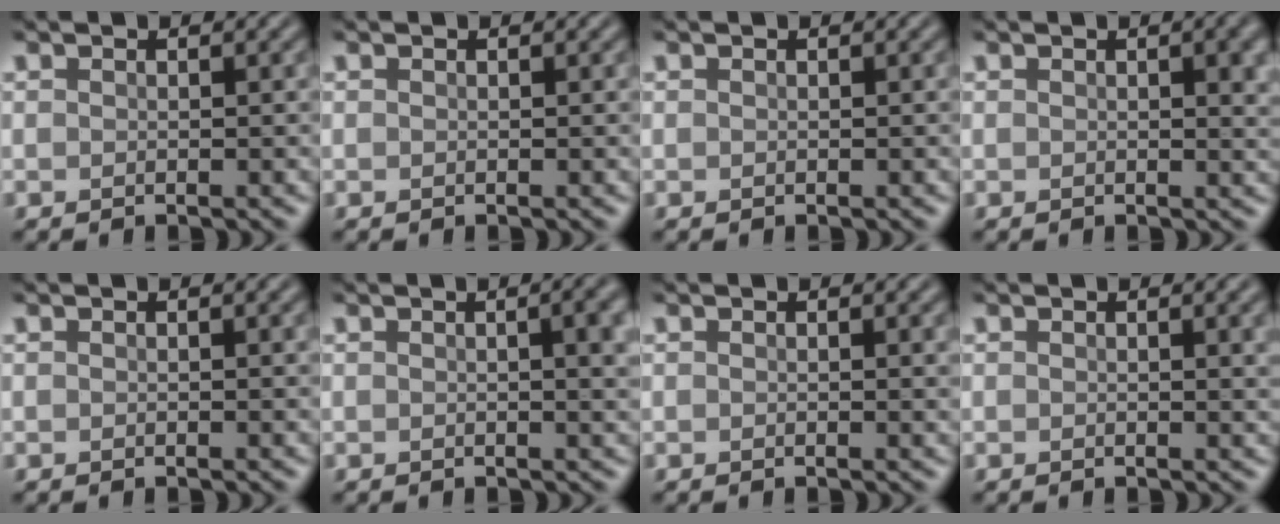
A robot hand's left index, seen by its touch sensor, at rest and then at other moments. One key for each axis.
{"total": 0.0}
{"total": 0.0}
{"total": 3.1, "fx": 0.6, "fy": 0.9, "fz": 2.9, "tx": -0.026, "ty": 0.004, "tz": 0.008}
{"total": 0.7, "fx": 0.1, "fy": 0.2, "fz": 0.7, "tx": -0.004, "ty": 0.002, "tz": 0.000}
{"total": 4.8, "fx": 0.7, "fy": 1.8, "fz": 4.3, "tx": -0.031, "ty": 0.014, "tz": 0.007}
{"total": 1.3, "fx": 0.2, "fy": 0.4, "fz": 1.2, "tx": -0.009, "ty": 0.001, "tz": 0.000}
{"total": 2.4, "fx": 0.6, "fy": 0.8, "fz": 2.2, "tx": -0.017, "ty": 0.003, "tz": 0.006}